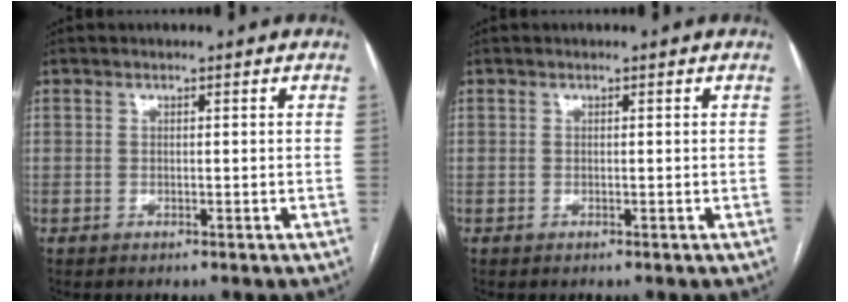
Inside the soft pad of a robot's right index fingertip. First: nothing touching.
{"total": 0.0}